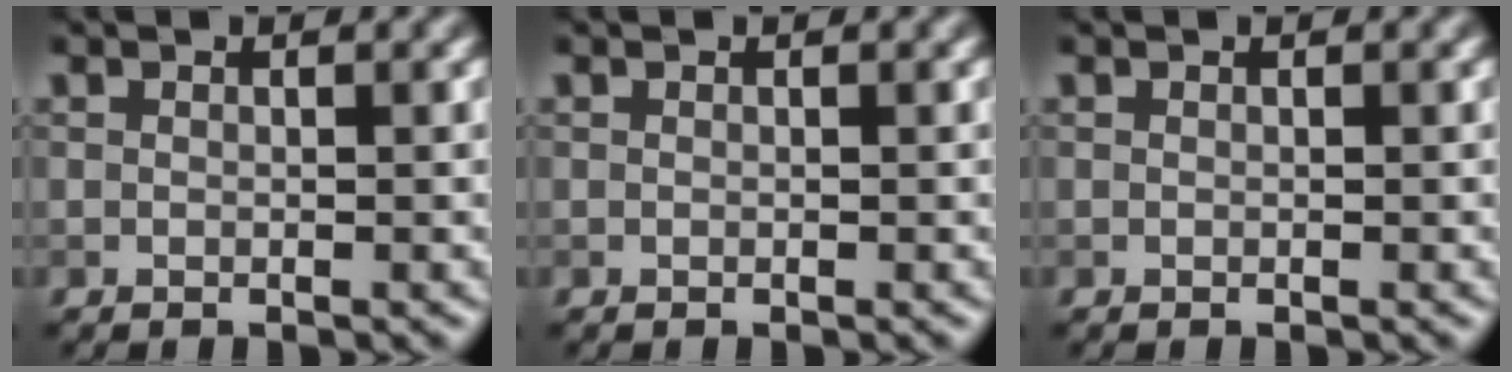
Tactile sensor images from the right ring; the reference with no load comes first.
{"total": 0.0}
{"total": 0.0}